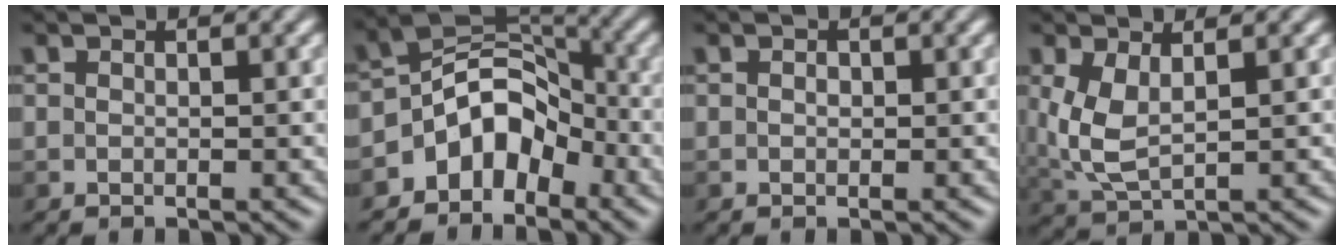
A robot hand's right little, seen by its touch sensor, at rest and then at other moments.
{"total": 5.6, "force": [-3.2, 3.6, 2.9], "torque": [-0.029, 0.019, -0.065]}
{"total": 1.3, "force": [0.5, 1.0, 0.7], "torque": [-0.002, 0.010, -0.006]}
{"total": 3.9, "force": [0.9, 1.9, 3.3], "torque": [-0.088, 0.002, 0.028]}